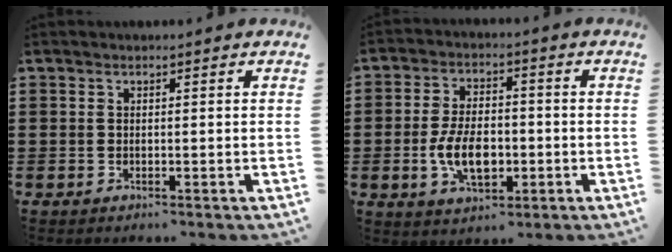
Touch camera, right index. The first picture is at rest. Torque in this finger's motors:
{"motor_torque": [1.86, 0.28, 0.86, 0.19]}